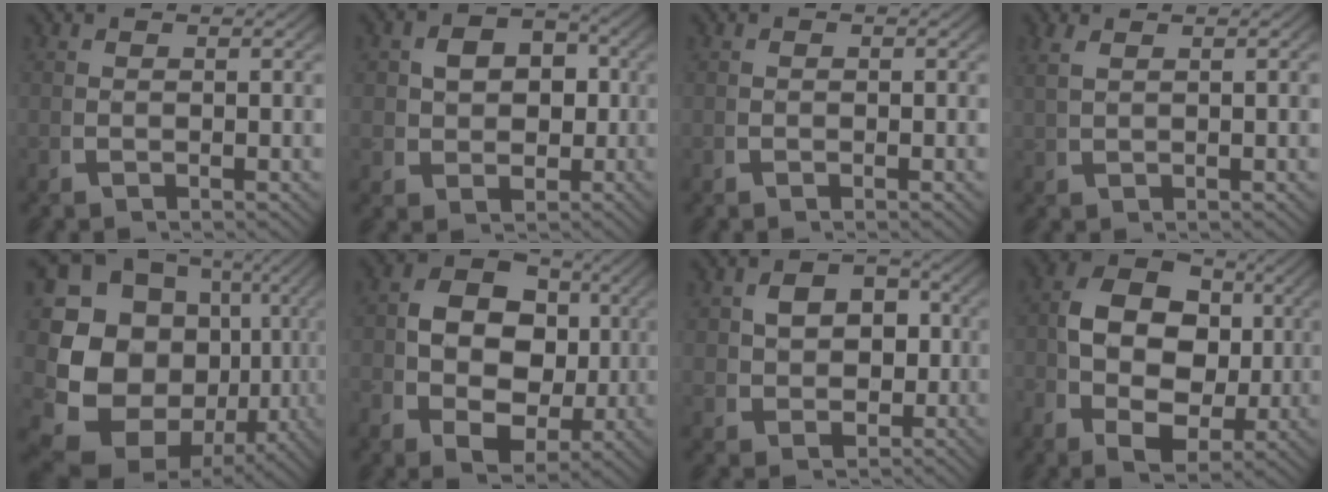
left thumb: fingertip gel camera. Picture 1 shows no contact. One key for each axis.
{"total": 5.7, "fx": 0.4, "fy": 4.6, "fz": 3.4, "tx": -0.065, "ty": -0.024, "tz": 0.023}
{"total": 0.0}
{"total": 1.5, "fx": 1.1, "fy": 0.2, "fz": 1.0, "tx": -0.021, "ty": 0.006, "tz": 0.029}
{"total": 19.3, "fx": -0.4, "fy": 14.7, "fz": 12.5, "tx": -0.272, "ty": -0.046, "tz": 0.006}
{"total": 10.5, "fx": 0.2, "fy": 7.9, "fz": 7.0, "tx": -0.132, "ty": -0.031, "tz": 0.008}
{"total": 5.3, "fx": 0.6, "fy": 4.2, "fz": 3.2, "tx": -0.057, "ty": -0.020, "tz": 0.026}
{"total": 10.6, "fx": 0.3, "fy": 7.7, "fz": 7.3, "tx": -0.140, "ty": -0.030, "tz": 0.008}